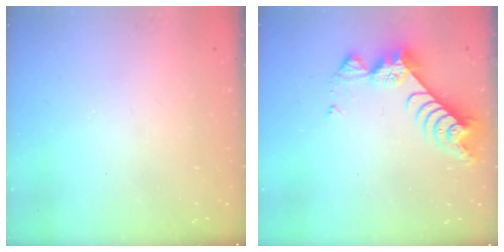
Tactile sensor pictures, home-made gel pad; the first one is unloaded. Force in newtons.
{"total": 9.1, "press": 9.1, "slide": 0.7}